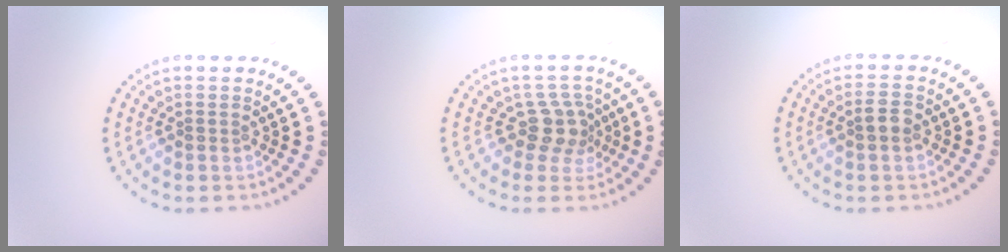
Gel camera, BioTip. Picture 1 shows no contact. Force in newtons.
{"total": 3.0, "press": 2.3, "slide": 1.9}
{"total": 1.8, "press": 1.8, "slide": 0.4}